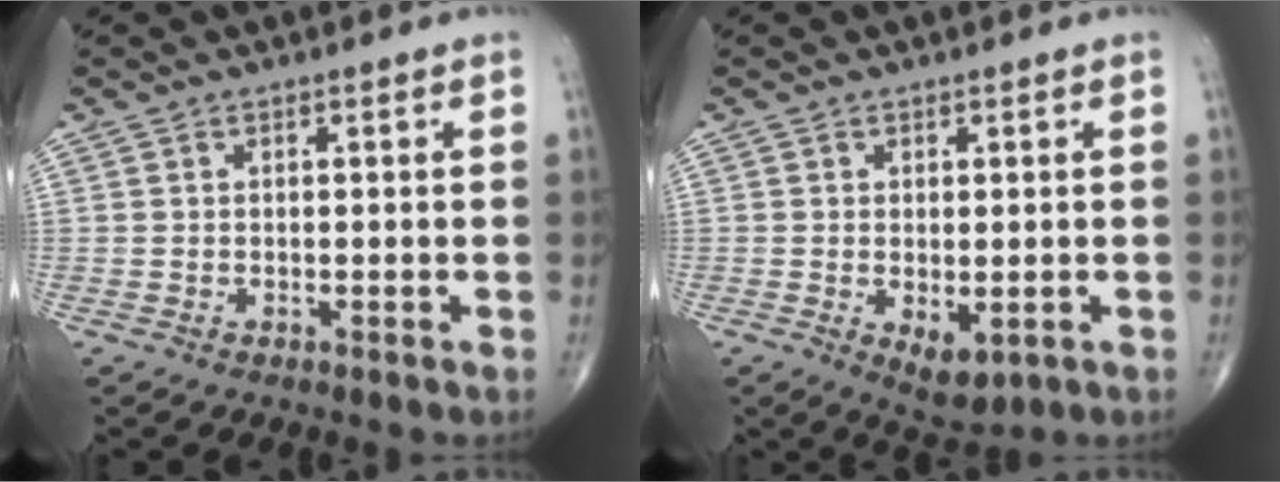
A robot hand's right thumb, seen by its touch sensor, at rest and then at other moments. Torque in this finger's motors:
{"motor_torque": [-0.13, 0.30, 0.32, 0.32, 0.01]}